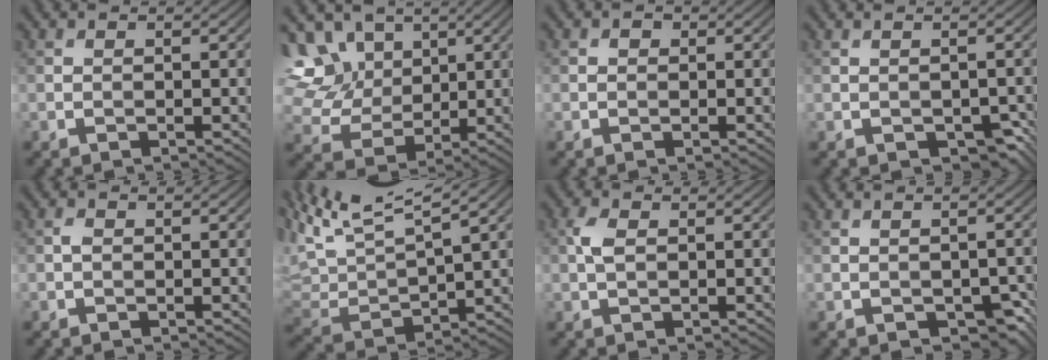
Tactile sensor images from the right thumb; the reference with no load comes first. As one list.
[{"total": 10.8, "force": [4.4, 8.2, 5.4], "torque": [-0.168, 0.025, 0.090]}, {"total": 0.8, "force": [0.1, 0.7, 0.3], "torque": [-0.003, -0.003, -0.004]}, {"total": 2.5, "force": [-1.1, 1.5, 1.7], "torque": [-0.030, -0.009, -0.007]}, {"total": 0.6, "force": [-0.1, 0.3, 0.5], "torque": [-0.012, 0.003, -0.003]}, {"total": 12.4, "force": [8.4, 3.3, 8.5], "torque": [-0.201, 0.020, 0.149]}, {"total": 2.1, "force": [0.4, 1.1, 1.8], "torque": [-0.047, 0.005, 0.007]}, {"total": 2.8, "force": [-1.1, 1.7, 2.0], "torque": [-0.034, -0.011, -0.007]}]